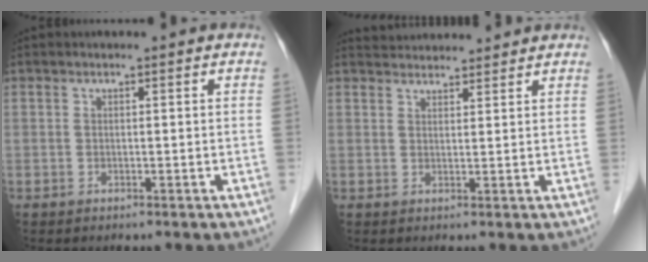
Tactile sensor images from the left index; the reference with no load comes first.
{"total": 6.2, "force": [6.0, 1.2, 0.8], "torque": [-0.011, 0.033, 0.083]}